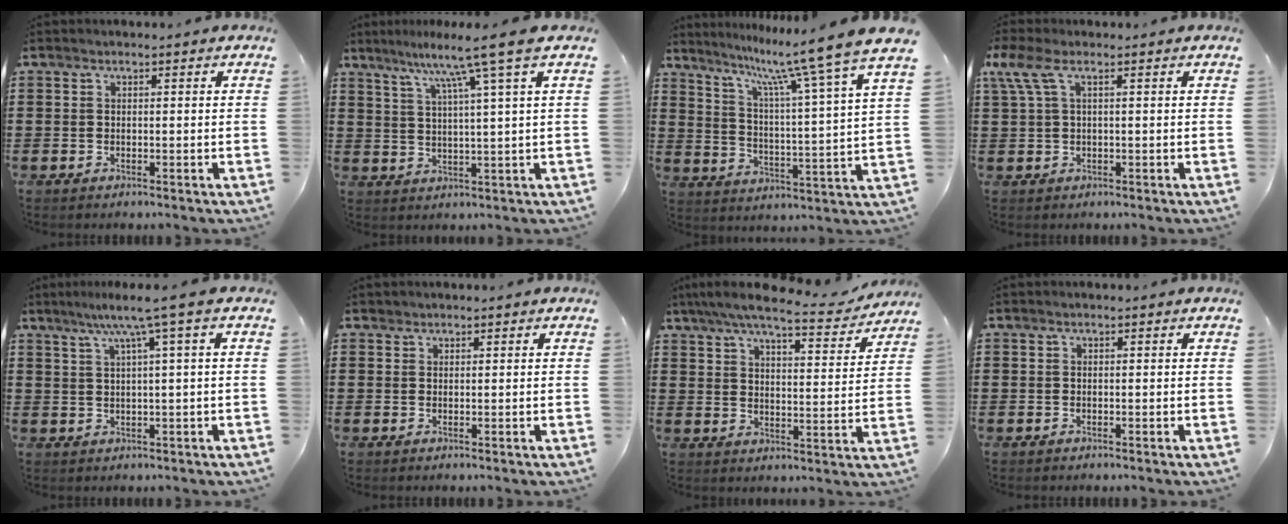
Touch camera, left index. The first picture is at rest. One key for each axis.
{"total": 7.8, "fx": 4.9, "fy": -1.5, "fz": 5.9, "tx": -0.132, "ty": -0.016, "tz": 0.076}
{"total": 10.0, "fx": 8.4, "fy": -1.4, "fz": 5.3, "tx": -0.120, "ty": -0.062, "tz": 0.126}
{"total": 3.7, "fx": 0.8, "fy": 1.2, "fz": 3.5, "tx": -0.092, "ty": -0.004, "tz": 0.006}
{"total": 5.4, "fx": 2.4, "fy": -0.4, "fz": 4.8, "tx": -0.100, "ty": 0.001, "tz": 0.035}
{"total": 0.8, "fx": 0.6, "fy": 0.4, "fz": 0.1, "tx": -0.004, "ty": 0.002, "tz": 0.013}
{"total": 7.6, "fx": 6.6, "fy": 0.5, "fz": 3.8, "tx": -0.098, "ty": -0.033, "tz": 0.114}
{"total": 0.0}